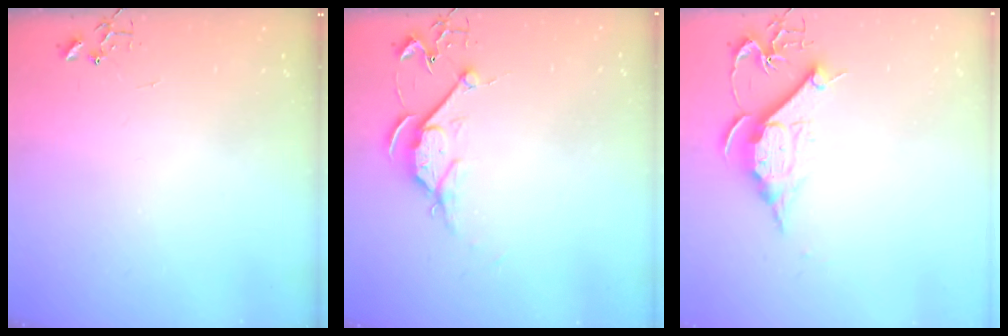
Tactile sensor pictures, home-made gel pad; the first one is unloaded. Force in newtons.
{"total": 7.9, "press": 7.8, "slide": 0.9}
{"total": 11.7, "press": 11.7, "slide": 0.9}